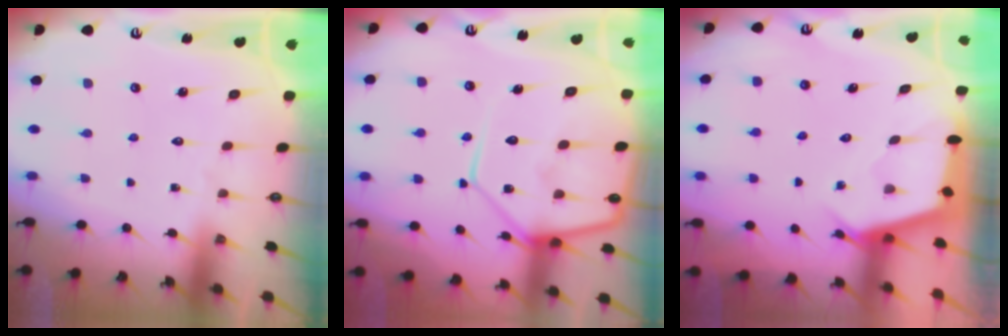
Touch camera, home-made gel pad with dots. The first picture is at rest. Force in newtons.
{"total": 16.3, "press": 16.2, "slide": 1.6}
{"total": 2.9, "press": 2.9, "slide": 0.3}